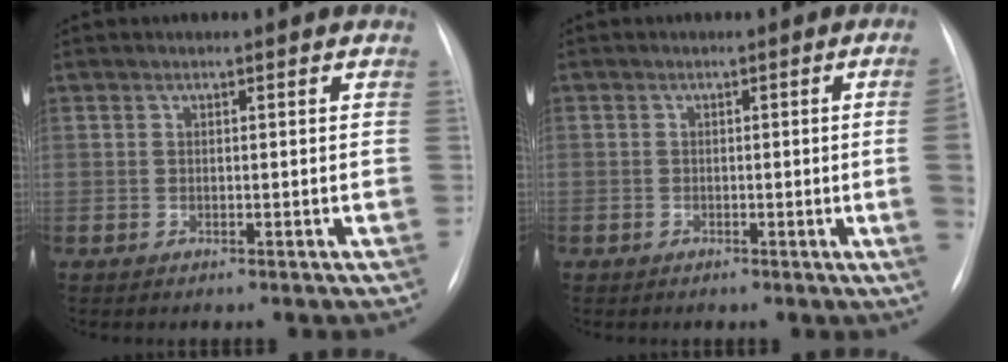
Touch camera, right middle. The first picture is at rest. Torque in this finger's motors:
{"motor_torque": [1.02, -1.12, -0.19, -0.21]}